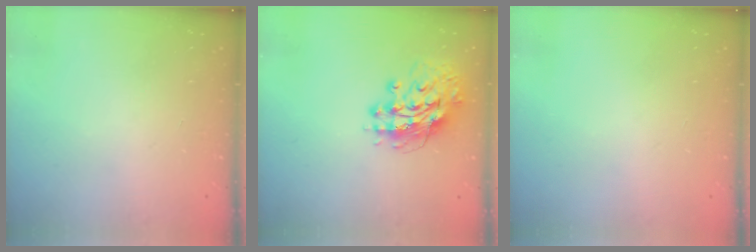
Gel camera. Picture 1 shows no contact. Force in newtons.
{"total": 13.5, "press": 13.4, "slide": 1.5}
{"total": 0.0}